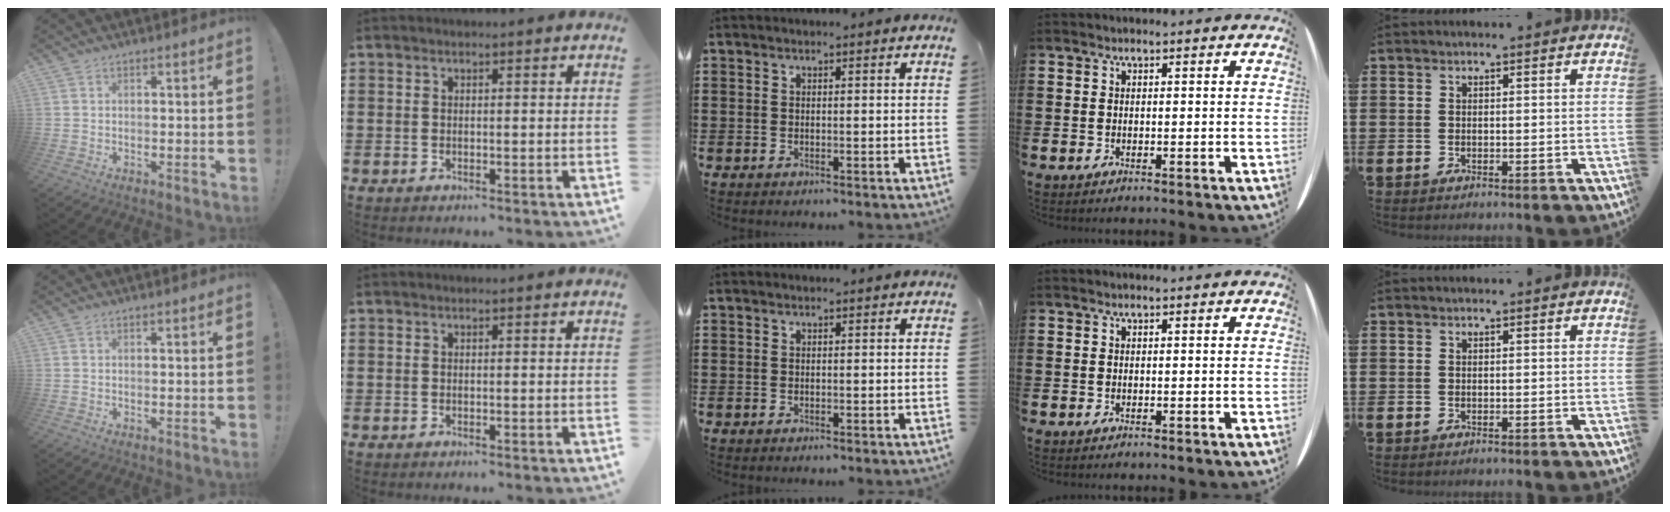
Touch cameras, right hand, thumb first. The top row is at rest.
{}